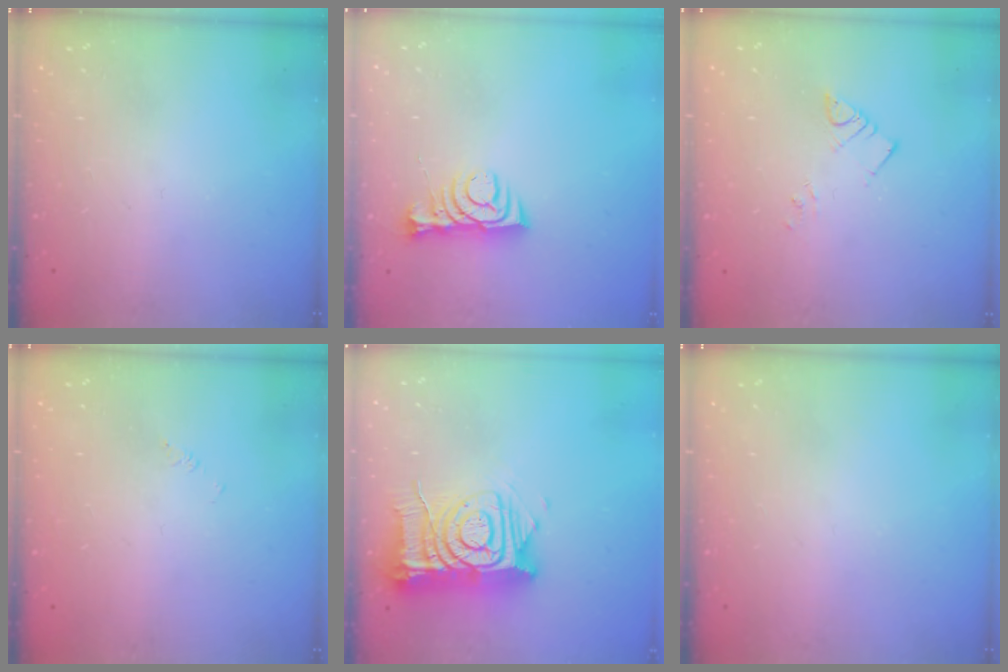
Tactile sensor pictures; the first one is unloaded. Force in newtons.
{"total": 7.0, "press": 7.0, "slide": 0.8}
{"total": 3.2, "press": 3.2, "slide": 0.4}
{"total": 1.7, "press": 1.7, "slide": 0.3}
{"total": 17.1, "press": 17.0, "slide": 1.9}
{"total": 0.0}